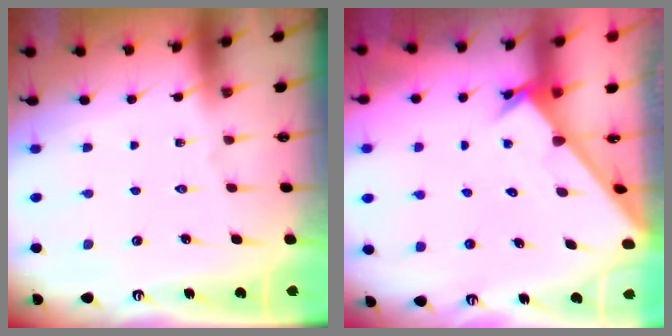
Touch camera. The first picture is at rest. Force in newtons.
{"total": 2.6, "press": 2.6, "slide": 0.2}